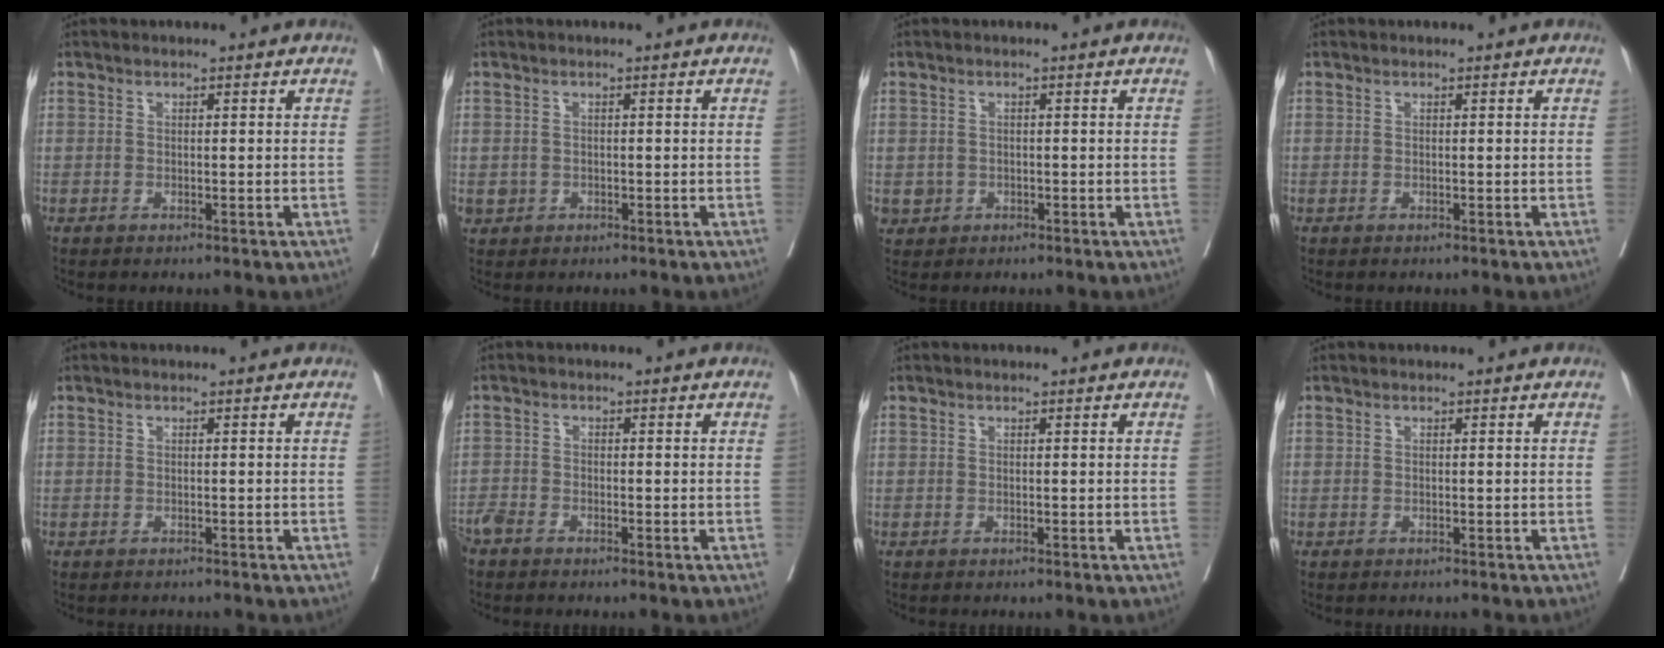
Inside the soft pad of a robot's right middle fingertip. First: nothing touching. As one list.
[{"total": 1.3, "force": [-0.2, 1.3, 0.2], "torque": [-0.001, 0.004, 0.001]}, {"total": 1.8, "force": [-0.4, 1.8, 0.2], "torque": [0.000, 0.005, 0.001]}, {"total": 0.0}, {"total": 1.2, "force": [-1.1, 0.4, 0.1], "torque": [-0.008, -0.002, -0.016]}, {"total": 2.9, "force": [-2.6, 0.8, 1.1], "torque": [-0.021, -0.005, -0.053]}, {"total": 0.0}, {"total": 0.9, "force": [-0.8, 0.1, 0.3], "torque": [-0.001, 0.000, -0.013]}]